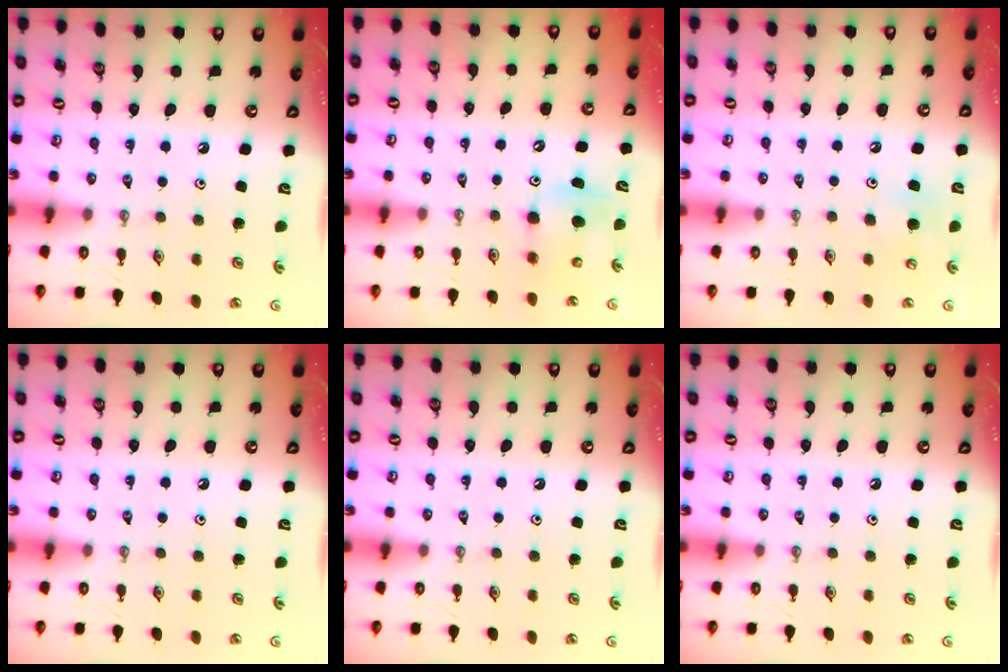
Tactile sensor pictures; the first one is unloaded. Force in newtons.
{"total": 6.4, "press": 6.3, "slide": 1.3}
{"total": 8.0, "press": 7.9, "slide": 0.9}
{"total": 0.0}
{"total": 0.0}
{"total": 0.0}